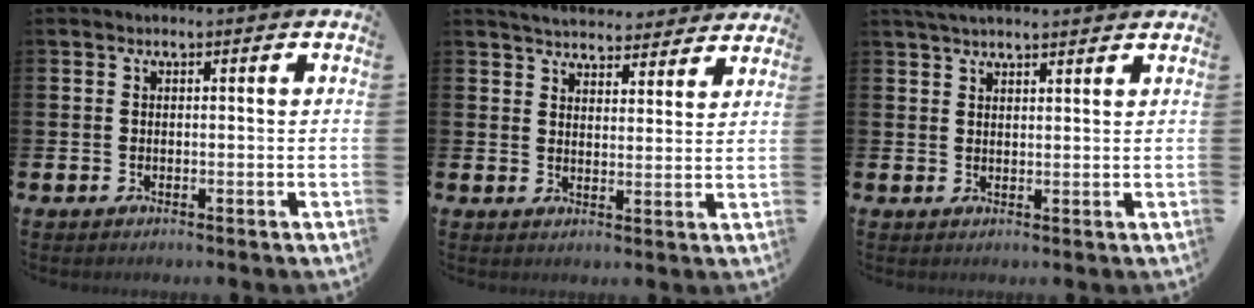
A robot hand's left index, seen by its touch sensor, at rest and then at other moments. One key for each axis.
{"total": 5.0, "fx": 4.9, "fy": 0.8, "fz": 0.4, "tx": -0.022, "ty": -0.030, "tz": 0.088}
{"total": 3.6, "fx": 3.3, "fy": 0.5, "fz": 1.2, "tx": -0.030, "ty": -0.007, "tz": 0.062}